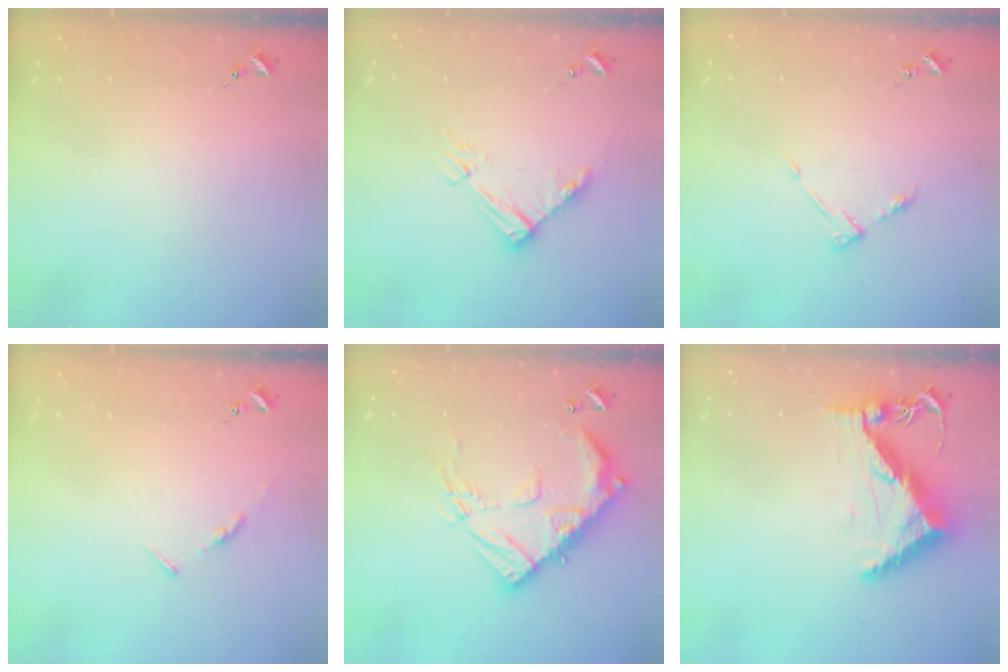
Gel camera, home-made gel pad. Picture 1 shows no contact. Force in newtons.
{"total": 9.8, "press": 9.8, "slide": 1.0}
{"total": 4.6, "press": 4.6, "slide": 0.6}
{"total": 3.4, "press": 3.4, "slide": 0.3}
{"total": 17.8, "press": 17.7, "slide": 1.9}
{"total": 11.1, "press": 11.0, "slide": 1.3}